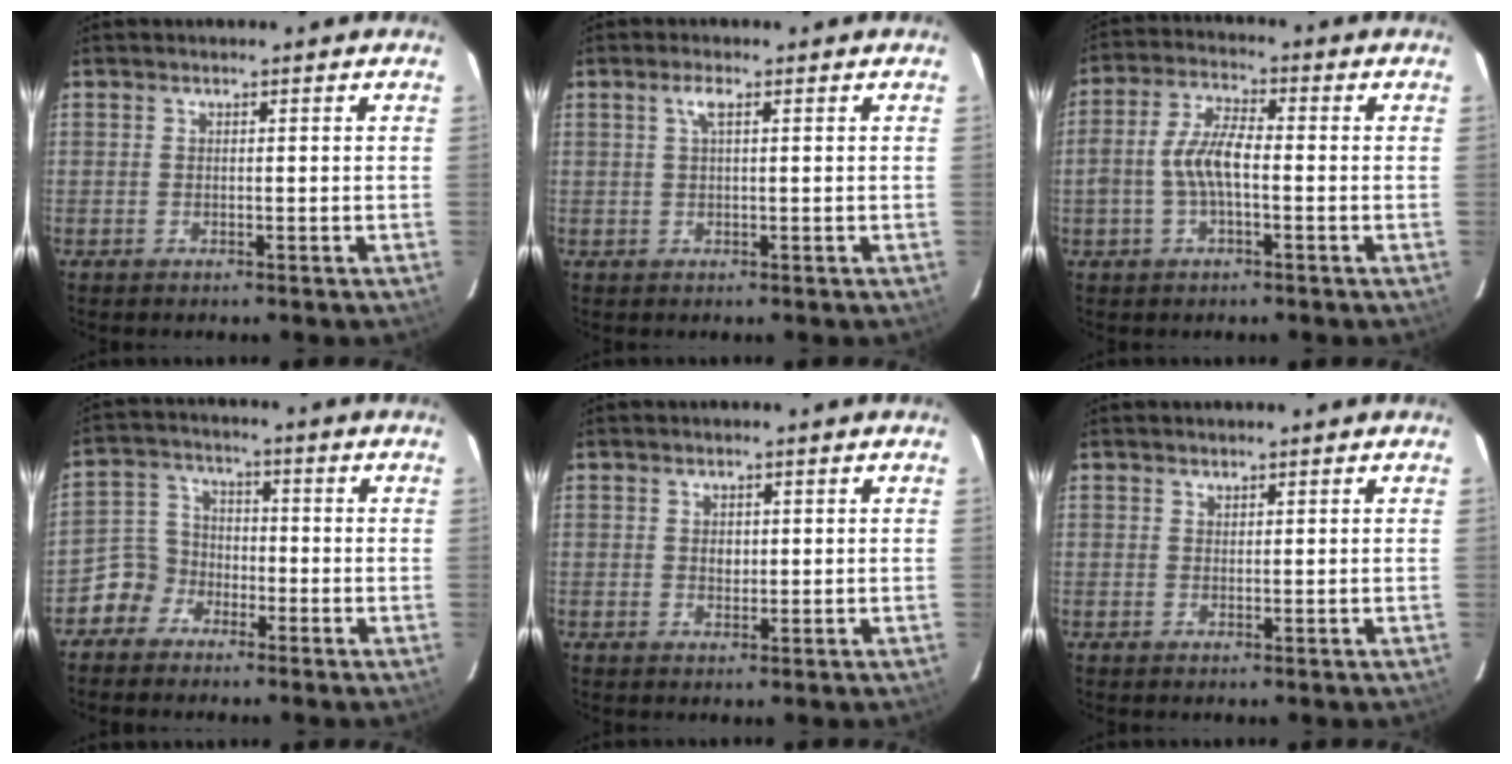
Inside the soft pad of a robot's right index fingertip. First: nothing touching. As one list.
[{"total": 1.9, "force": [0.7, 0.3, 1.7], "torque": [-0.034, 0.003, 0.014]}, {"total": 7.1, "force": [-1.4, 2.7, 6.4], "torque": [-0.133, 0.013, -0.026]}, {"total": 6.3, "force": [-3.9, 4.9, 0.4], "torque": [-0.013, 0.029, -0.083]}, {"total": 1.8, "force": [0.3, 1.5, 0.8], "torque": [-0.010, 0.000, 0.007]}, {"total": 0.7, "force": [0.6, 0.4, -0.1], "torque": [0.003, -0.001, 0.012]}]